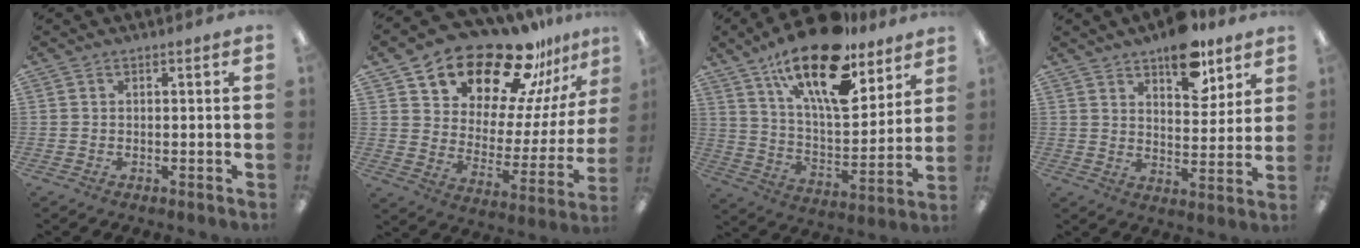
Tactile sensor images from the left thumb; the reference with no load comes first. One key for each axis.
{"total": 21.5, "fx": 18.3, "fy": 8.3, "fz": 7.7, "tx": -0.124, "ty": -0.143, "tz": 0.315}
{"total": 22.8, "fx": 15.2, "fy": 8.8, "fz": 14.6, "tx": -0.245, "ty": -0.088, "tz": 0.260}
{"total": 12.6, "fx": 9.0, "fy": 5.9, "fz": 6.5, "tx": -0.071, "ty": -0.049, "tz": 0.153}